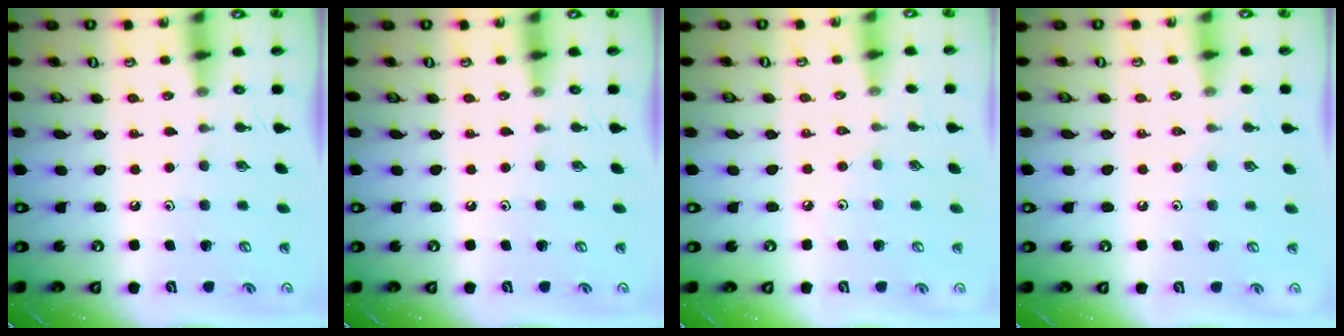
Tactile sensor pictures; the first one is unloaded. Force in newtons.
{"total": 0.0}
{"total": 2.2, "press": 2.1, "slide": 0.6}
{"total": 3.8, "press": 3.8, "slide": 0.5}